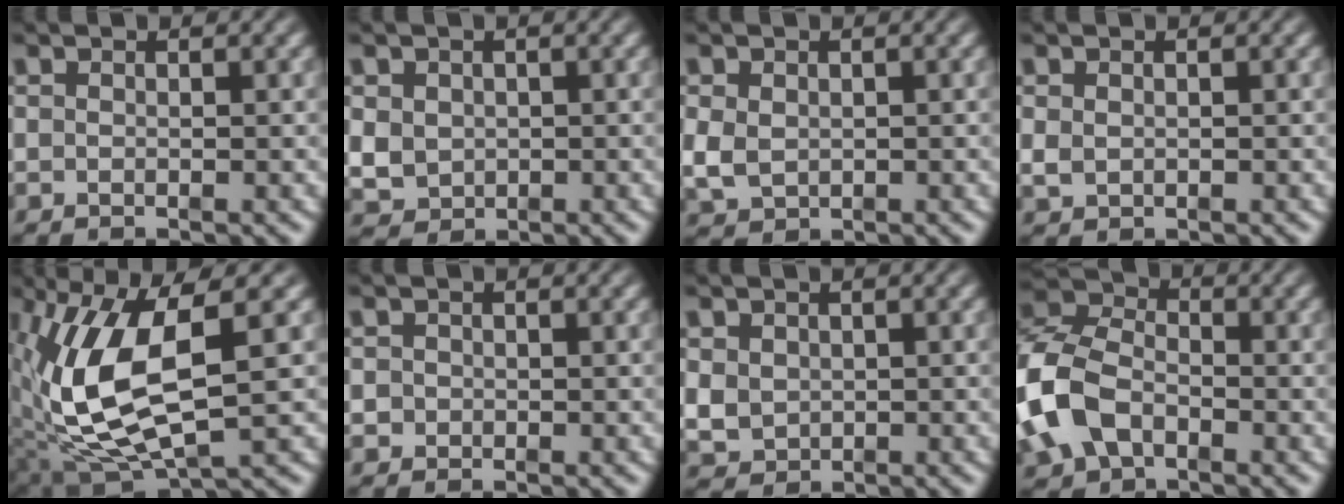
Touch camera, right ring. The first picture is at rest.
{"total": 4.5, "force": [-0.5, 4.1, 1.7], "torque": [-0.049, -0.027, 0.007]}
{"total": 3.0, "force": [-0.3, 2.7, 1.4], "torque": [-0.039, -0.019, 0.009]}
{"total": 0.7, "force": [-0.1, 0.6, 0.4], "torque": [-0.014, -0.009, 0.007]}
{"total": 11.3, "force": [-0.7, 6.4, 9.3], "torque": [-0.199, -0.033, 0.014]}
{"total": 1.7, "force": [-0.5, 1.6, 0.0], "torque": [-0.009, -0.006, -0.008]}
{"total": 3.9, "force": [-0.3, 3.6, 1.5], "torque": [-0.045, -0.027, 0.011]}
{"total": 8.5, "force": [-1.2, 7.2, 4.4], "torque": [-0.111, -0.010, -0.024]}